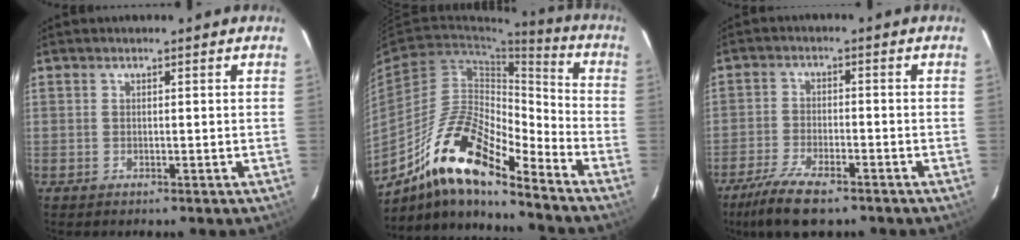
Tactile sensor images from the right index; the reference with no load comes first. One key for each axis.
{"total": 17.4, "fx": -12.2, "fy": 4.3, "fz": 11.6, "tx": -0.200, "ty": 0.001, "tz": -0.234}
{"total": 10.4, "fx": -7.6, "fy": 3.3, "fz": 6.2, "tx": -0.152, "ty": -0.023, "tz": -0.141}